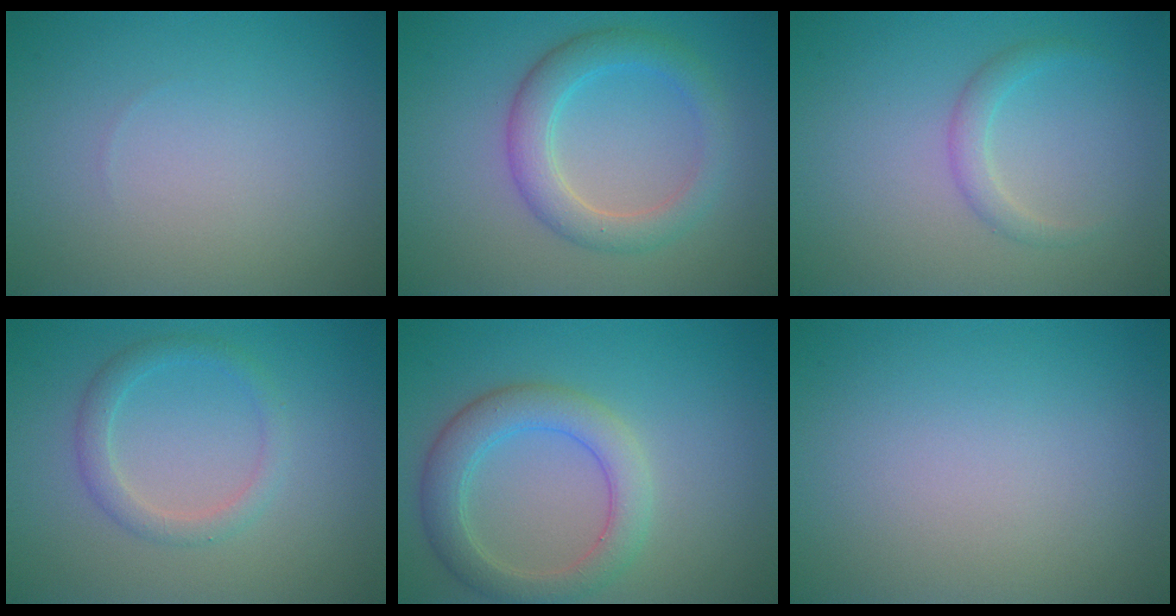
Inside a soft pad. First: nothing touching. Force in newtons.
{"total": 4.0, "press": 3.9, "slide": 0.4}
{"total": 1.6, "press": 1.6, "slide": 0.0}
{"total": 2.1, "press": 2.1, "slide": 0.1}
{"total": 4.4, "press": 4.4, "slide": 0.3}
{"total": 0.0}